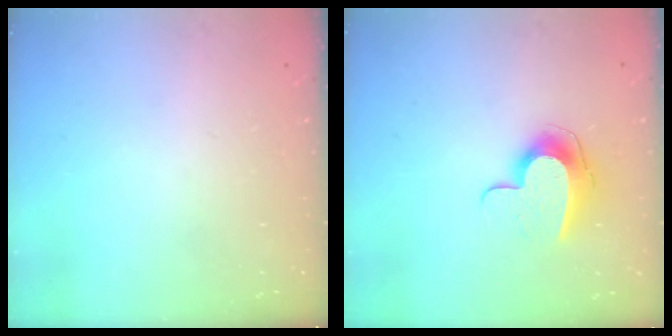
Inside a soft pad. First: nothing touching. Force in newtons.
{"total": 9.9, "press": 9.9, "slide": 0.4}